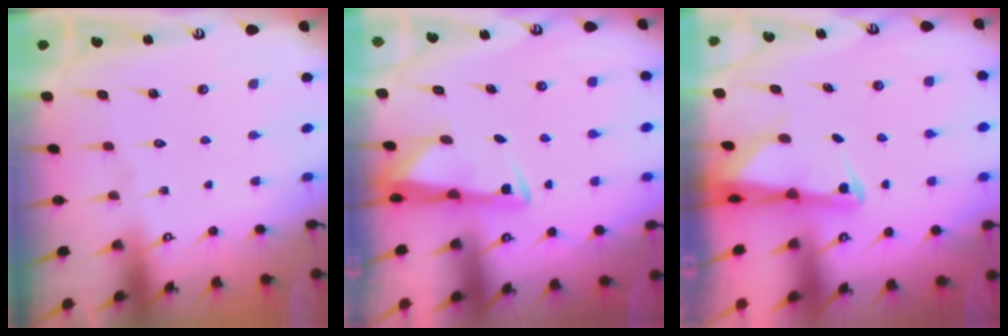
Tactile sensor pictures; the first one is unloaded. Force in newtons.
{"total": 3.4, "press": 3.3, "slide": 0.9}
{"total": 2.8, "press": 2.7, "slide": 0.4}